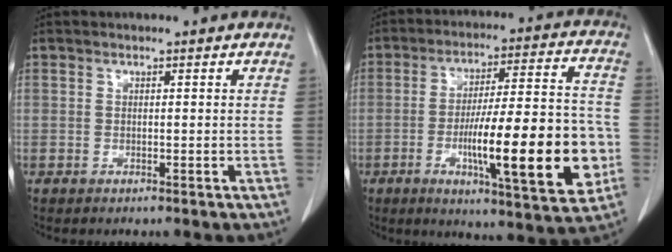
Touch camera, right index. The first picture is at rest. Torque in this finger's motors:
{"motor_torque": [2.07, -0.07, 0.79, 0.21]}